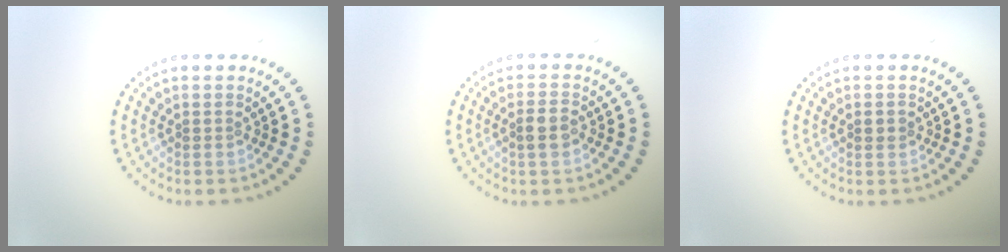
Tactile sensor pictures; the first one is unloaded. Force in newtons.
{"total": 2.1, "press": 2.0, "slide": 0.6}
{"total": 1.1, "press": 1.0, "slide": 0.3}